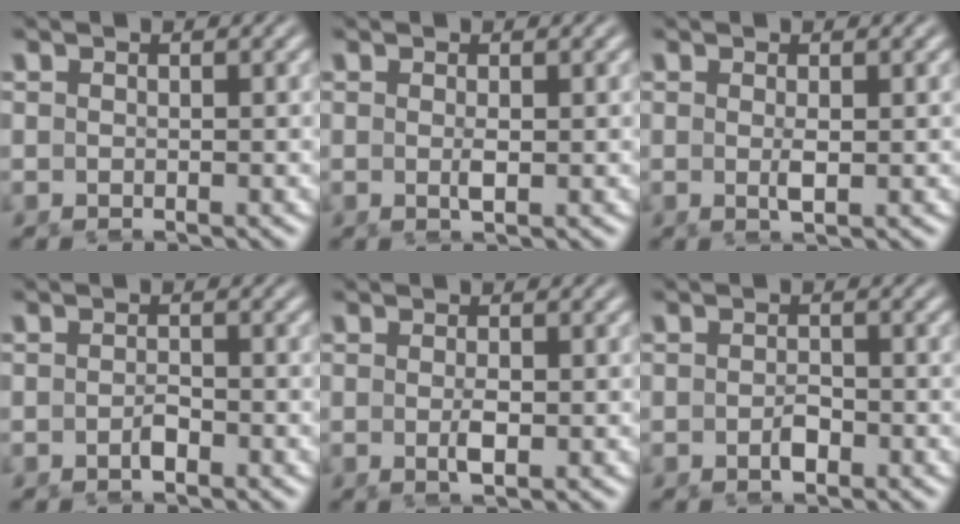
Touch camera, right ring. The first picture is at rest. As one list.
[{"total": 1.0, "force": [-0.2, -0.5, 0.9], "torque": [-0.015, -0.008, 0.002]}, {"total": 1.2, "force": [-0.2, -0.5, 1.1], "torque": [-0.019, -0.010, 0.004]}, {"total": 1.1, "force": [-0.9, 0.0, 0.7], "torque": [-0.006, -0.001, -0.016]}, {"total": 1.4, "force": [-0.4, -0.1, 1.3], "torque": [-0.021, -0.006, -0.004]}, {"total": 1.3, "force": [-0.9, 0.3, 0.9], "torque": [-0.011, -0.004, -0.013]}]